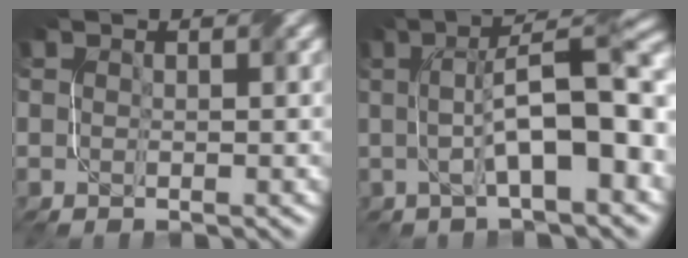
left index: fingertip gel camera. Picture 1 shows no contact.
{"total": 9.7, "force": [0.1, 2.7, 9.3], "torque": [-0.128, 0.016, 0.000]}